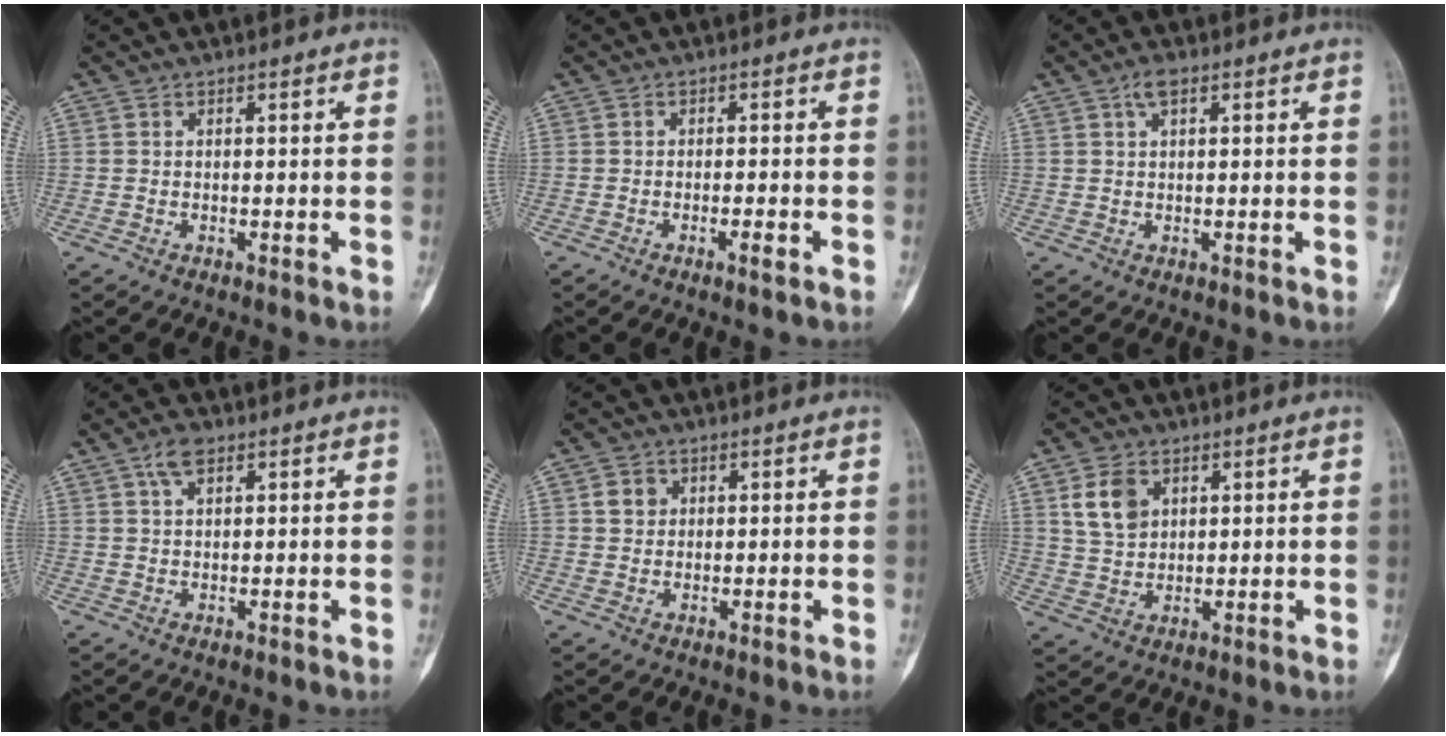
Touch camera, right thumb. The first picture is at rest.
{"total": 2.2, "force": [-1.2, 0.2, 1.8], "torque": [-0.030, 0.002, -0.021]}
{"total": 2.4, "force": [1.2, 1.0, 1.8], "torque": [-0.034, 0.004, 0.024]}
{"total": 3.5, "force": [1.9, 1.8, 2.4], "torque": [-0.042, 0.003, 0.038]}
{"total": 2.9, "force": [1.0, 2.6, 1.0], "torque": [-0.003, -0.003, 0.016]}
{"total": 7.0, "force": [2.9, 5.0, 4.0], "torque": [-0.055, -0.010, 0.060]}